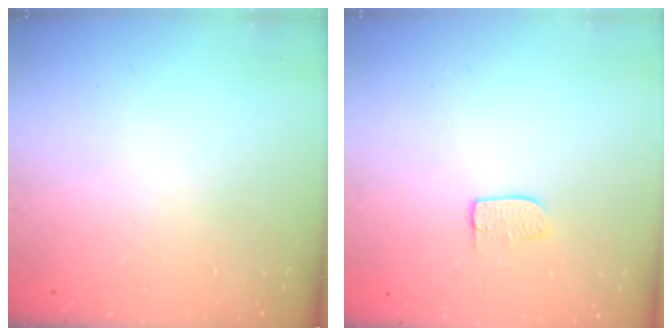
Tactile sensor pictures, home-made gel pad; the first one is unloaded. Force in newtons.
{"total": 5.4, "press": 5.4, "slide": 0.3}